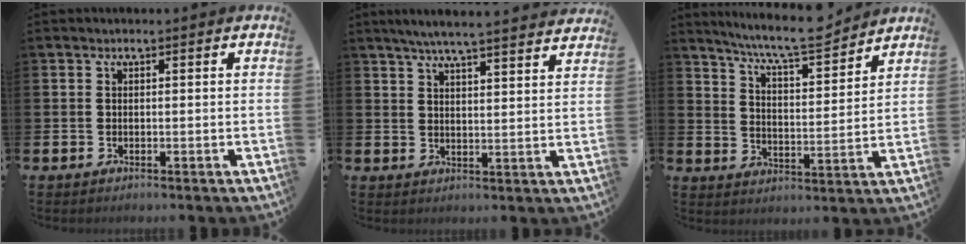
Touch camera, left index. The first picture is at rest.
{"total": 5.9, "force": [5.6, -0.3, 1.7], "torque": [-0.047, -0.028, 0.099]}
{"total": 8.3, "force": [7.7, 0.5, 2.9], "torque": [-0.078, -0.049, 0.136]}